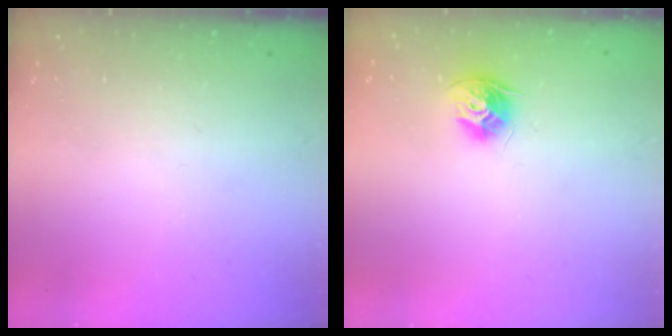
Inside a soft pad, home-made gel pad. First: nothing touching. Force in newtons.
{"total": 9.5, "press": 9.5, "slide": 0.3}